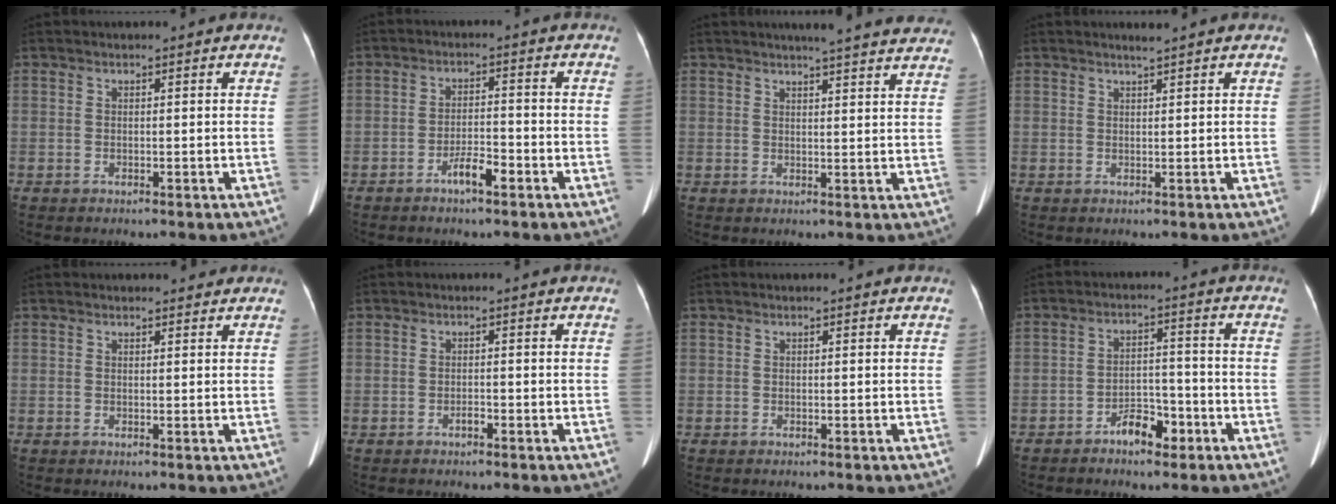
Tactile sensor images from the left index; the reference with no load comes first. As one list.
[{"total": 3.9, "force": [-2.6, 0.8, 2.8], "torque": [-0.054, 0.002, -0.046]}, {"total": 15.0, "force": [13.7, 1.2, 5.9], "torque": [-0.064, -0.009, 0.149]}, {"total": 0.9, "force": [0.8, -0.3, 0.4], "torque": [-0.014, -0.004, 0.018]}, {"total": 1.2, "force": [1.1, 0.4, 0.0], "torque": [-0.007, 0.000, 0.013]}, {"total": 0.9, "force": [-0.7, 0.3, 0.5], "torque": [-0.010, 0.001, -0.010]}, {"total": 0.0}, {"total": 5.2, "force": [-3.4, 2.4, 3.0], "torque": [-0.054, 0.016, -0.053]}]